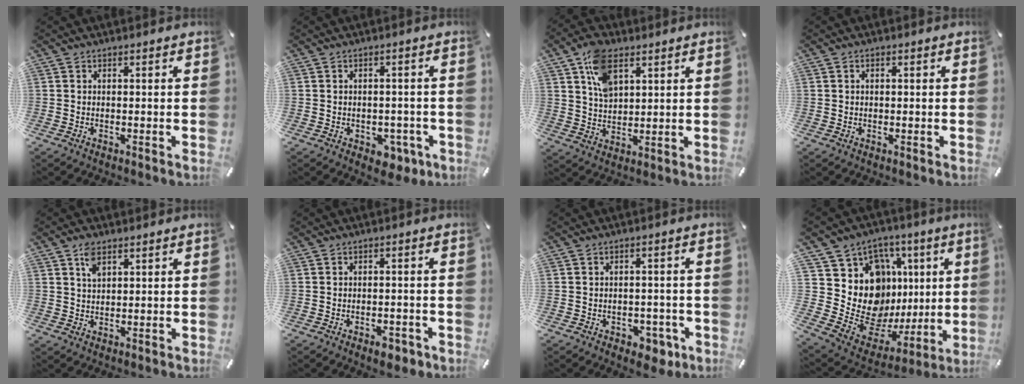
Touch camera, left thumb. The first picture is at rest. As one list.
[{"total": 4.6, "force": [-1.8, 3.5, 2.4], "torque": [-0.022, 0.006, -0.031]}, {"total": 9.7, "force": [4.8, 5.9, 6.0], "torque": [-0.104, -0.005, 0.090]}, {"total": 0.9, "force": [0.2, 0.6, 0.6], "torque": [-0.013, 0.006, 0.001]}, {"total": 3.7, "force": [2.1, 1.9, 2.4], "torque": [-0.045, -0.002, 0.036]}, {"total": 3.9, "force": [-2.5, 2.0, 2.2], "torque": [-0.030, 0.015, -0.042]}, {"total": 5.0, "force": [-2.6, 3.3, 2.7], "torque": [-0.031, 0.016, -0.045]}, {"total": 19.3, "force": [2.7, 16.7, 9.4], "torque": [-0.139, -0.054, 0.084]}]